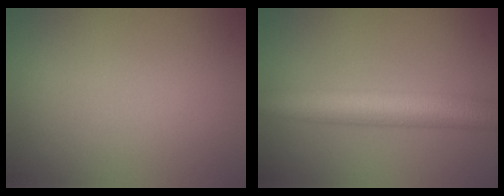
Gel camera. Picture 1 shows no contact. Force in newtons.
{"total": 6.9, "press": 6.8, "slide": 0.3}